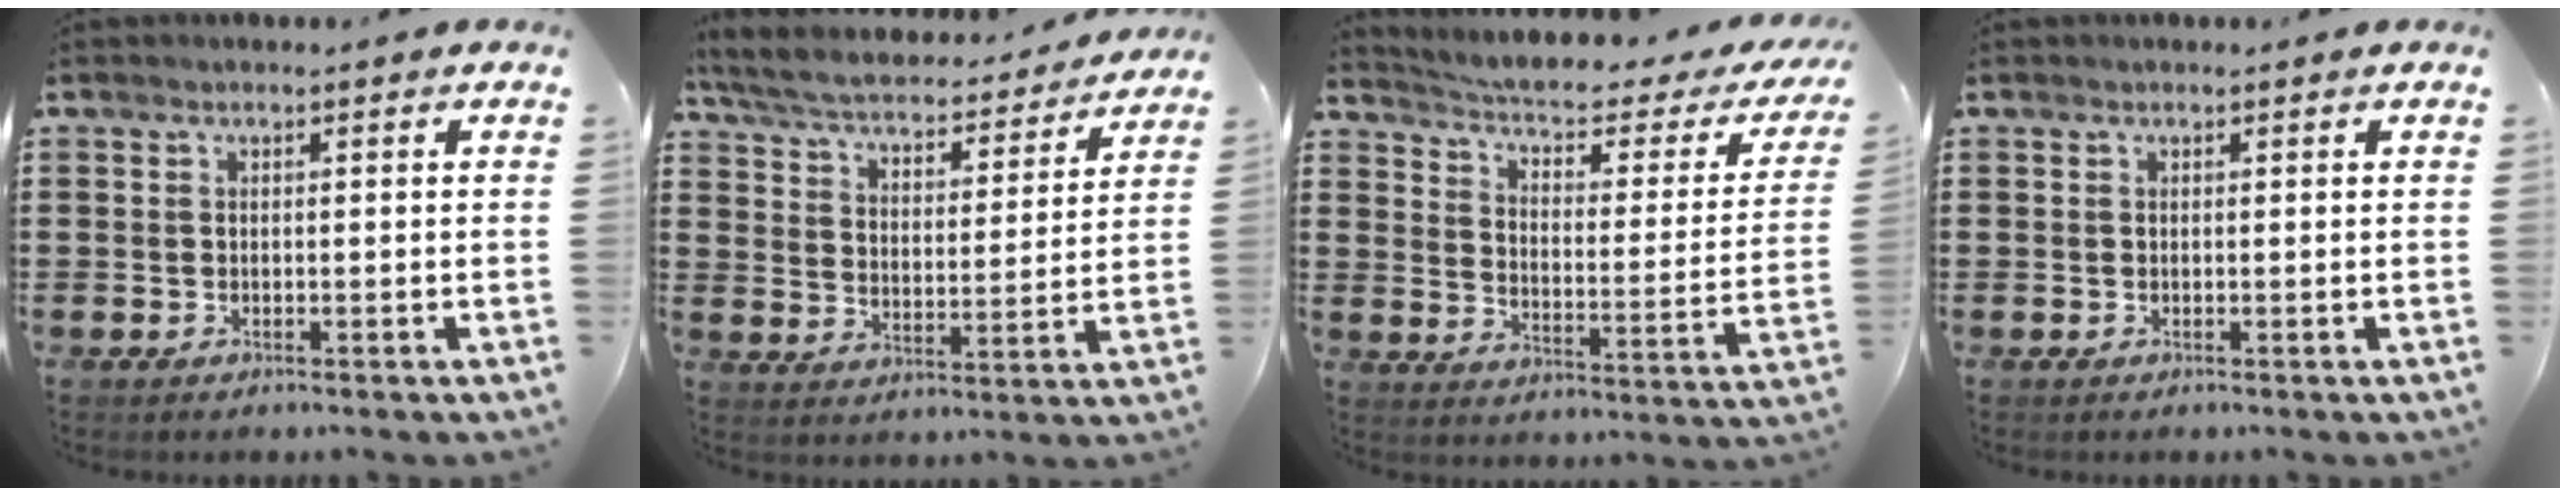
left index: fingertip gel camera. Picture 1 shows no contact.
{"total": 4.5, "force": [4.3, 0.5, 1.5], "torque": [-0.052, -0.031, 0.067]}
{"total": 4.0, "force": [3.1, 0.4, 2.4], "torque": [-0.066, -0.029, 0.044]}
{"total": 0.0}